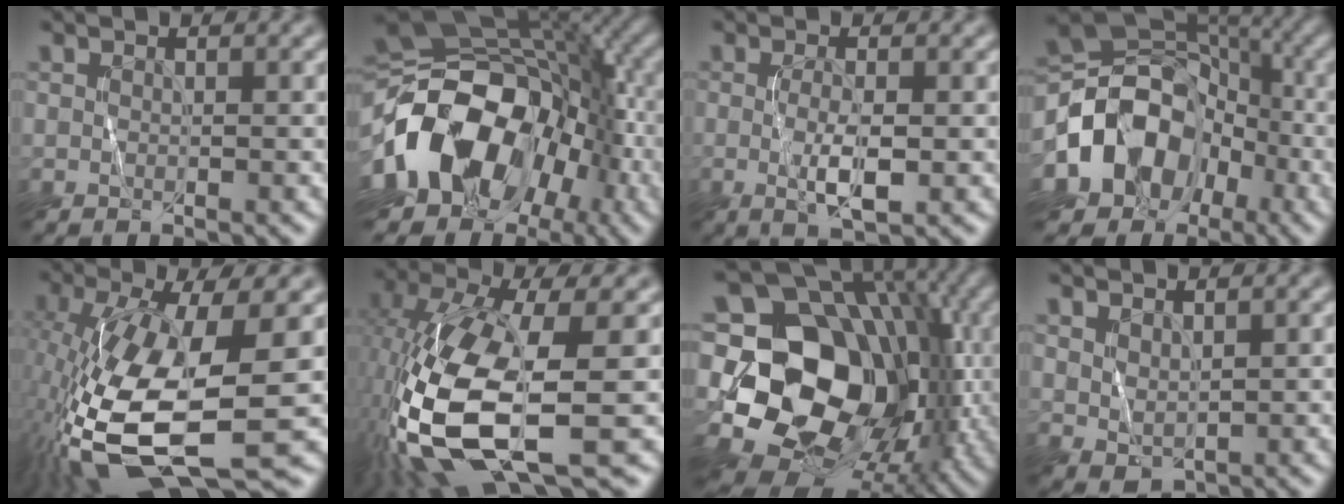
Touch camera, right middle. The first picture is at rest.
{"total": 16.2, "force": [-5.4, 11.2, 10.4], "torque": [-0.179, -0.008, -0.102]}
{"total": 3.0, "force": [-0.4, 0.7, 2.9], "torque": [-0.060, -0.008, -0.005]}
{"total": 10.0, "force": [-3.6, 7.9, 5.1], "torque": [-0.074, 0.007, -0.075]}
{"total": 14.3, "force": [-3.8, 5.3, 12.7], "torque": [-0.268, -0.031, -0.055]}
{"total": 13.6, "force": [-3.9, 5.1, 12.0], "torque": [-0.272, -0.021, -0.070]}
{"total": 16.8, "force": [-1.2, 13.3, 10.2], "torque": [-0.161, -0.018, -0.014]}
{"total": 1.6, "force": [0.9, 0.9, 0.9], "torque": [-0.022, -0.004, 0.025]}